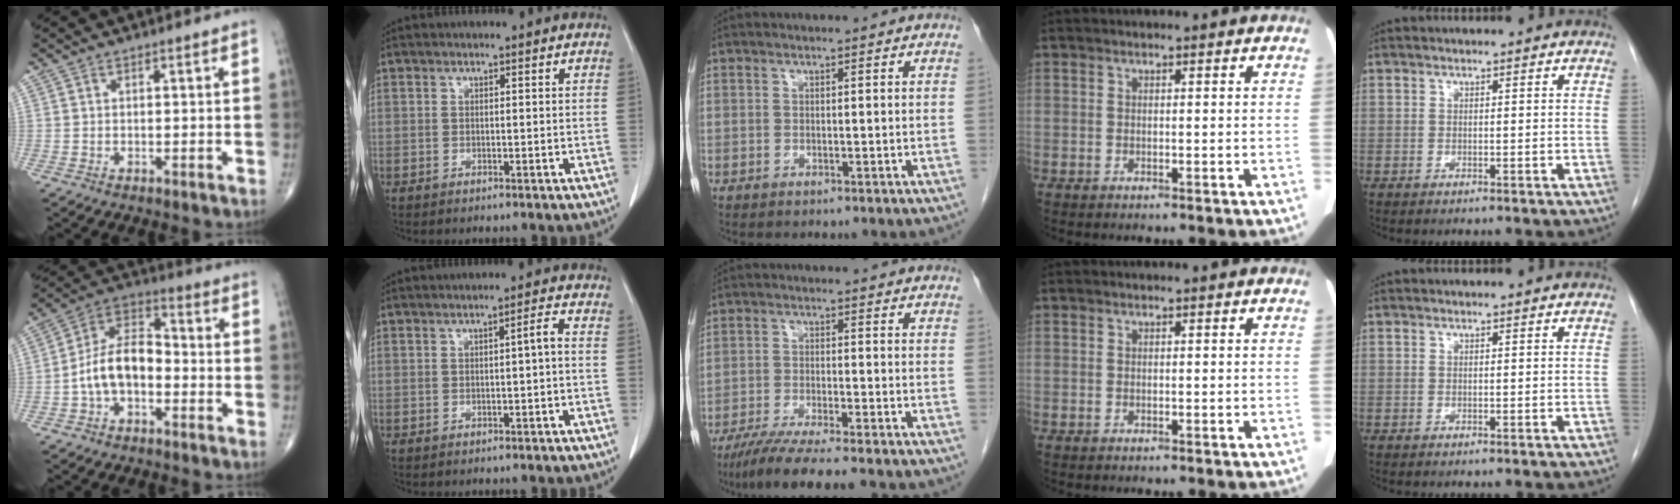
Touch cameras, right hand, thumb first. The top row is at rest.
{"thumb": {"total": 10.8, "force": [-2.6, 6.4, 8.3], "torque": [-0.143, 0.045, -0.058]}, "index": {"total": 1.7, "force": [-0.2, -0.2, 1.7], "torque": [-0.025, 0.003, -0.004]}, "middle": {"total": 8.8, "force": [-7.2, -0.4, 5.1], "torque": [-0.076, -0.024, -0.118]}}